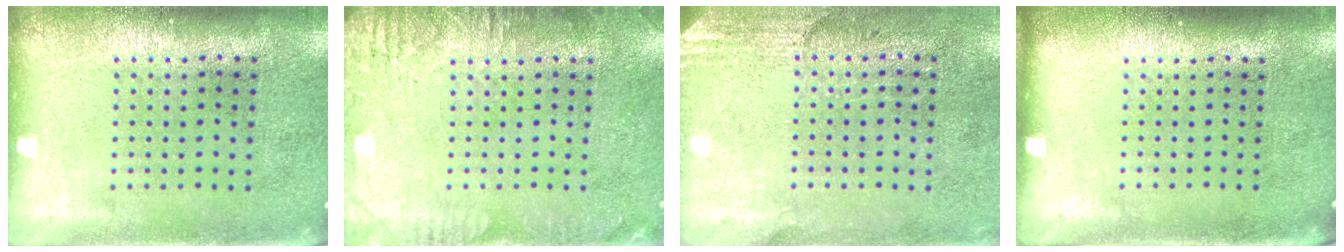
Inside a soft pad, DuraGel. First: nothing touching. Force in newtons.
{"total": 2.6, "press": 2.5, "slide": 0.4}
{"total": 2.8, "press": 2.4, "slide": 1.4}
{"total": 0.0}